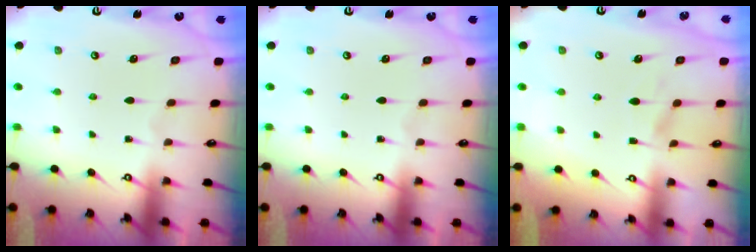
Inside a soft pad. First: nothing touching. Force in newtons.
{"total": 0.0}
{"total": 3.2, "press": 3.0, "slide": 1.2}